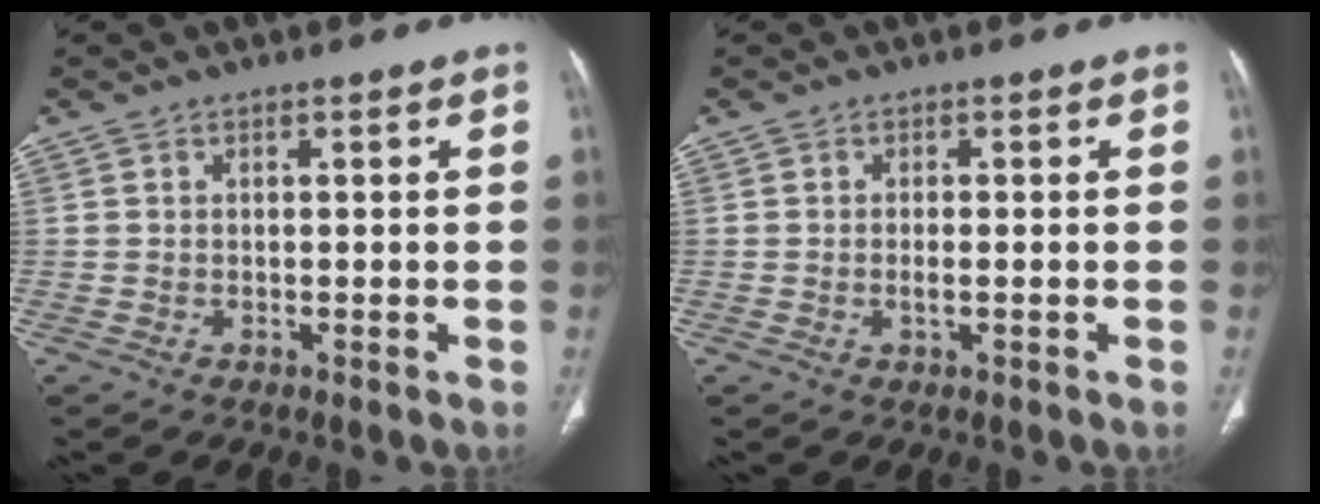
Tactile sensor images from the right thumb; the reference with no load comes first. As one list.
[{"total": 1.5, "force": [-0.4, 0.5, 1.3], "torque": [-0.028, -0.001, -0.008]}]